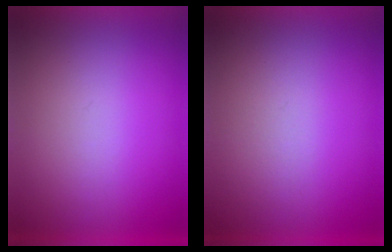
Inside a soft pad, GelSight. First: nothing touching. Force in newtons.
{"total": 1.7}